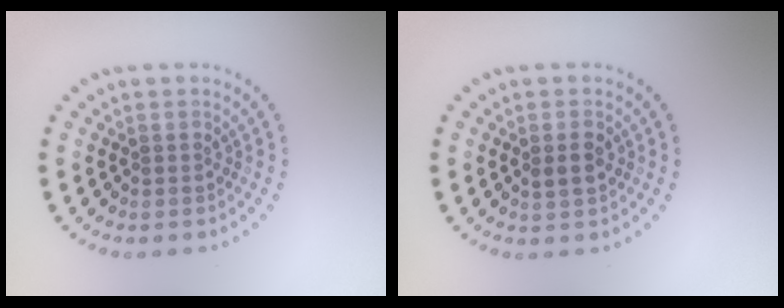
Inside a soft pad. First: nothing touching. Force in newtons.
{"total": 1.7, "press": 1.7, "slide": 0.2}